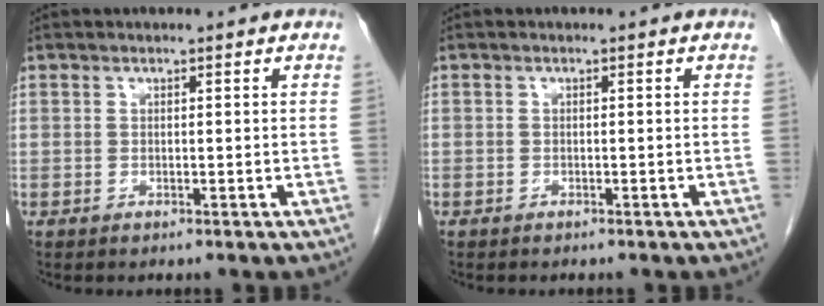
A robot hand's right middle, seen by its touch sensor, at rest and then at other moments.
{"total": 0.7, "force": [-0.6, 0.4, 0.0], "torque": [-0.009, 0.003, -0.012]}